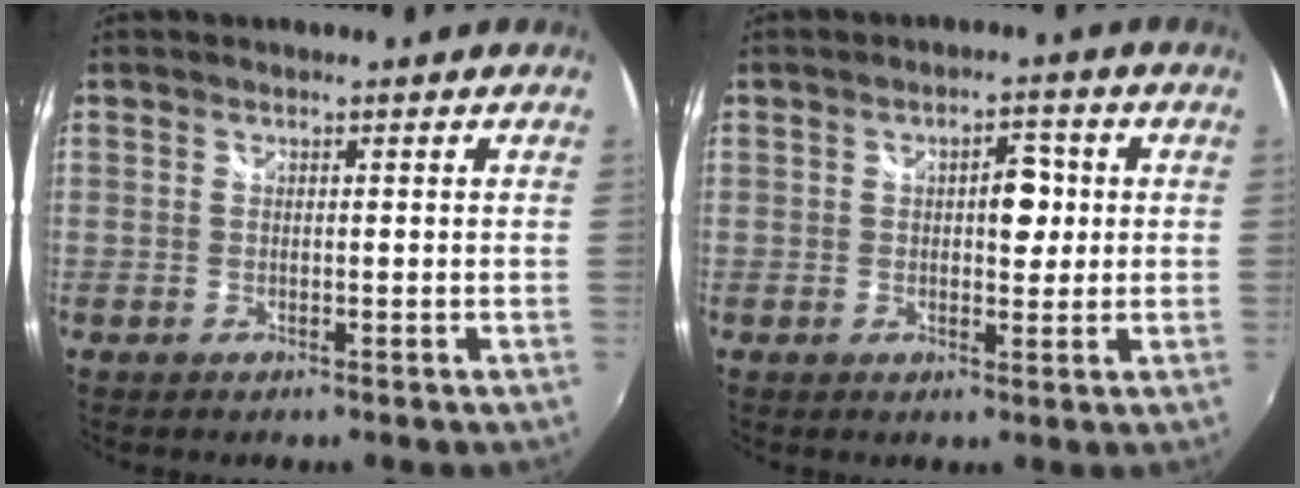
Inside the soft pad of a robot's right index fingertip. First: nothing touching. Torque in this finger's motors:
{"motor_torque": [0.75, 0.06, 0.15, 0.06]}